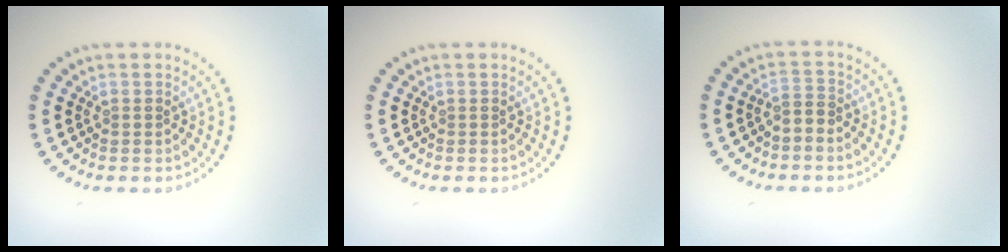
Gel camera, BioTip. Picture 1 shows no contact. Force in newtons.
{"total": 0.0}
{"total": 1.6, "press": 1.3, "slide": 1.0}